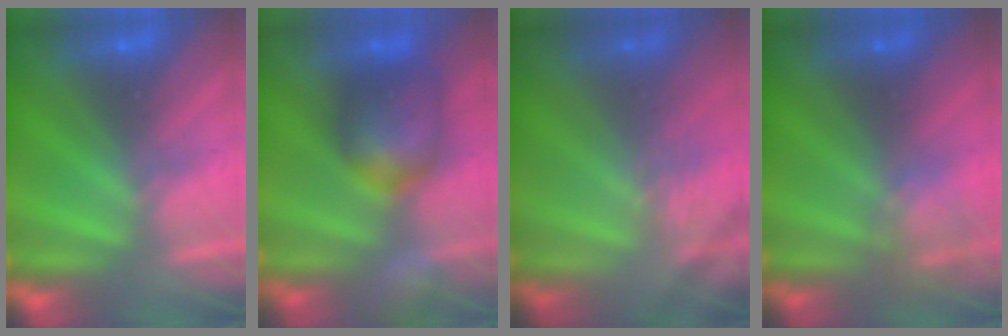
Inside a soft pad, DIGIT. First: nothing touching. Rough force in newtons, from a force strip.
{"total": 5.8}
{"total": 2.2}
{"total": 2.3}